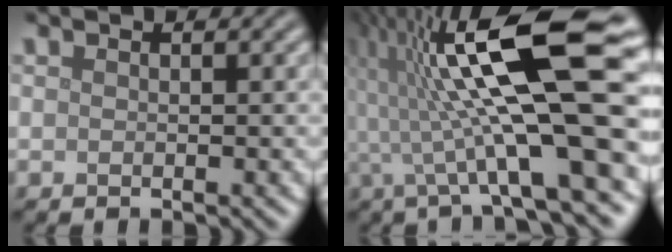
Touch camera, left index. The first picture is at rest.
{"total": 16.4, "force": [1.3, 3.8, 15.9], "torque": [-0.267, 0.026, 0.020]}